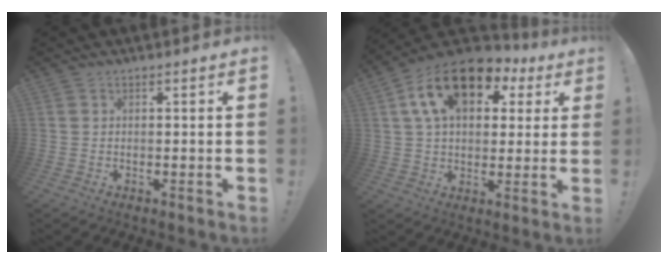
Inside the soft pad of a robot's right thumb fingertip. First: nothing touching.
{"total": 18.1, "force": [8.0, 10.9, 12.0], "torque": [-0.189, -0.025, 0.143]}